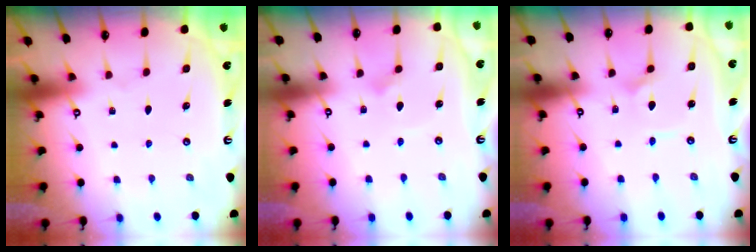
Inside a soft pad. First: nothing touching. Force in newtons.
{"total": 2.5, "press": 2.5, "slide": 0.1}
{"total": 2.6, "press": 2.5, "slide": 0.3}